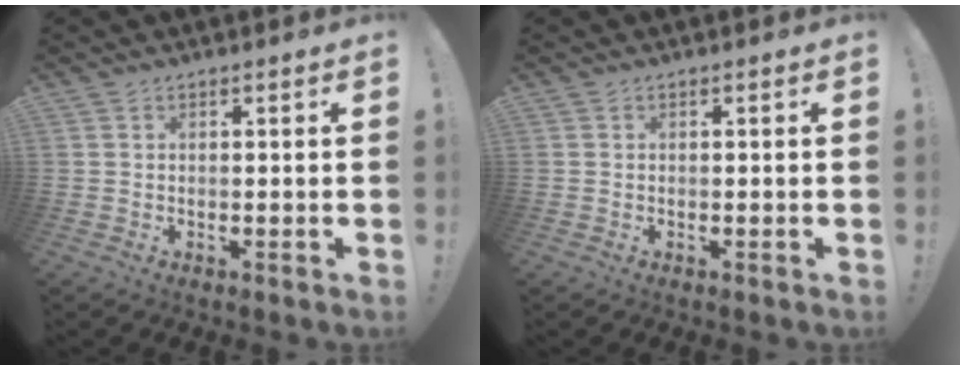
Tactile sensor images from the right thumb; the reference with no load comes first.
{"total": 0.0}